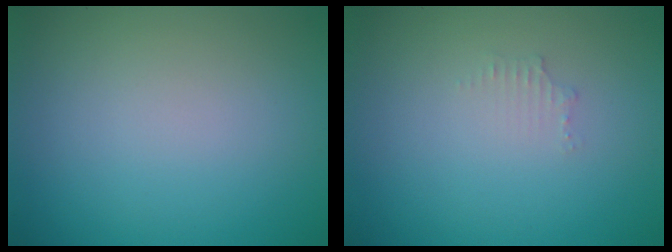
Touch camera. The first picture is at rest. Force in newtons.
{"total": 0.9, "press": 0.8, "slide": 0.1}